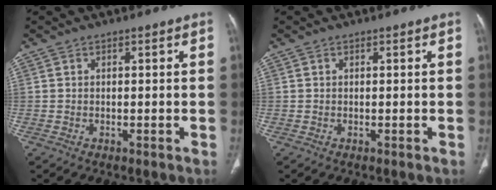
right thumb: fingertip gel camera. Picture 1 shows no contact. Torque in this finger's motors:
{"motor_torque": [0.21, 0.09, 0.25, -0.11, -0.07]}